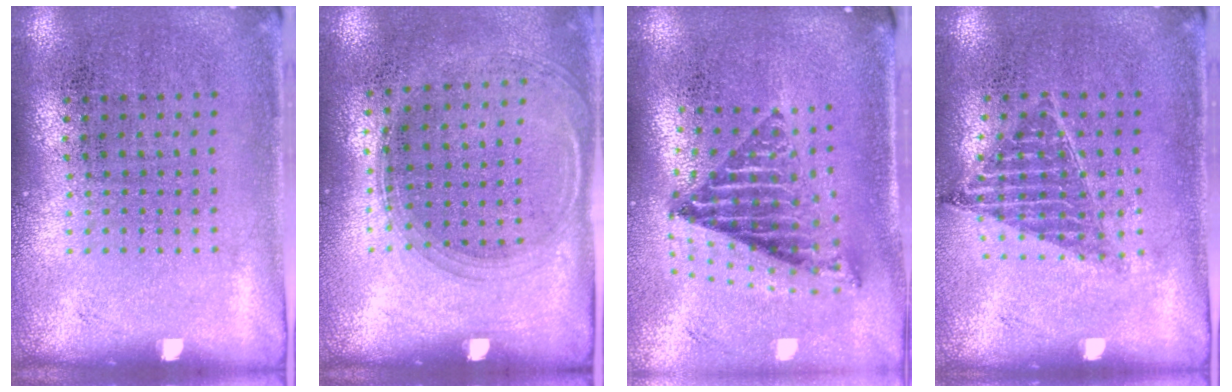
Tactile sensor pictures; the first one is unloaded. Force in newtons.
{"total": 1.3, "press": 1.1, "slide": 0.7}
{"total": 1.7, "press": 1.4, "slide": 1.1}
{"total": 0.9, "press": 0.9, "slide": 0.2}